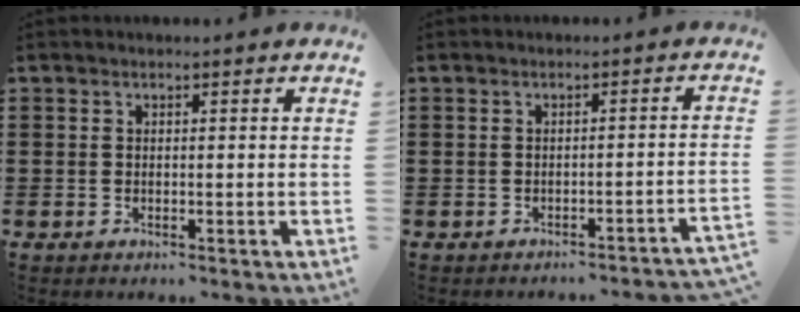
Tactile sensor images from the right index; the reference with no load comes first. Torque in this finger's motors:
{"motor_torque": [1.01, 1.13, 0.17, -0.03]}